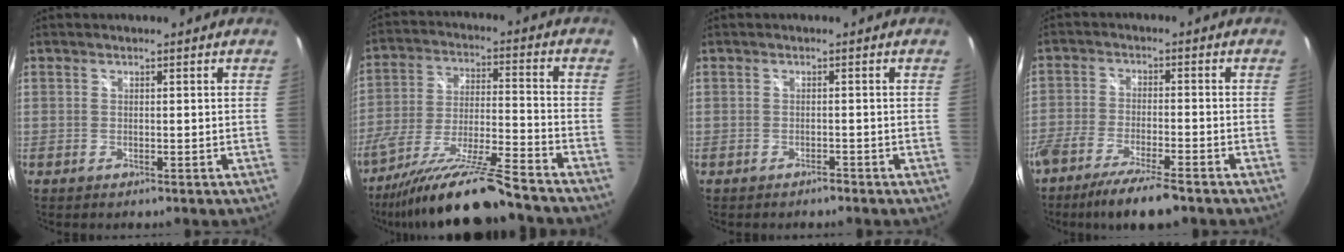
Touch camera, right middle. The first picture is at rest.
{"total": 17.9, "force": [-15.0, 0.0, 9.8], "torque": [-0.192, -0.036, -0.257]}
{"total": 1.0, "force": [-0.9, 0.3, 0.2], "torque": [-0.004, 0.000, -0.016]}
{"total": 10.3, "force": [-8.0, 1.5, 6.3], "torque": [-0.135, -0.023, -0.141]}